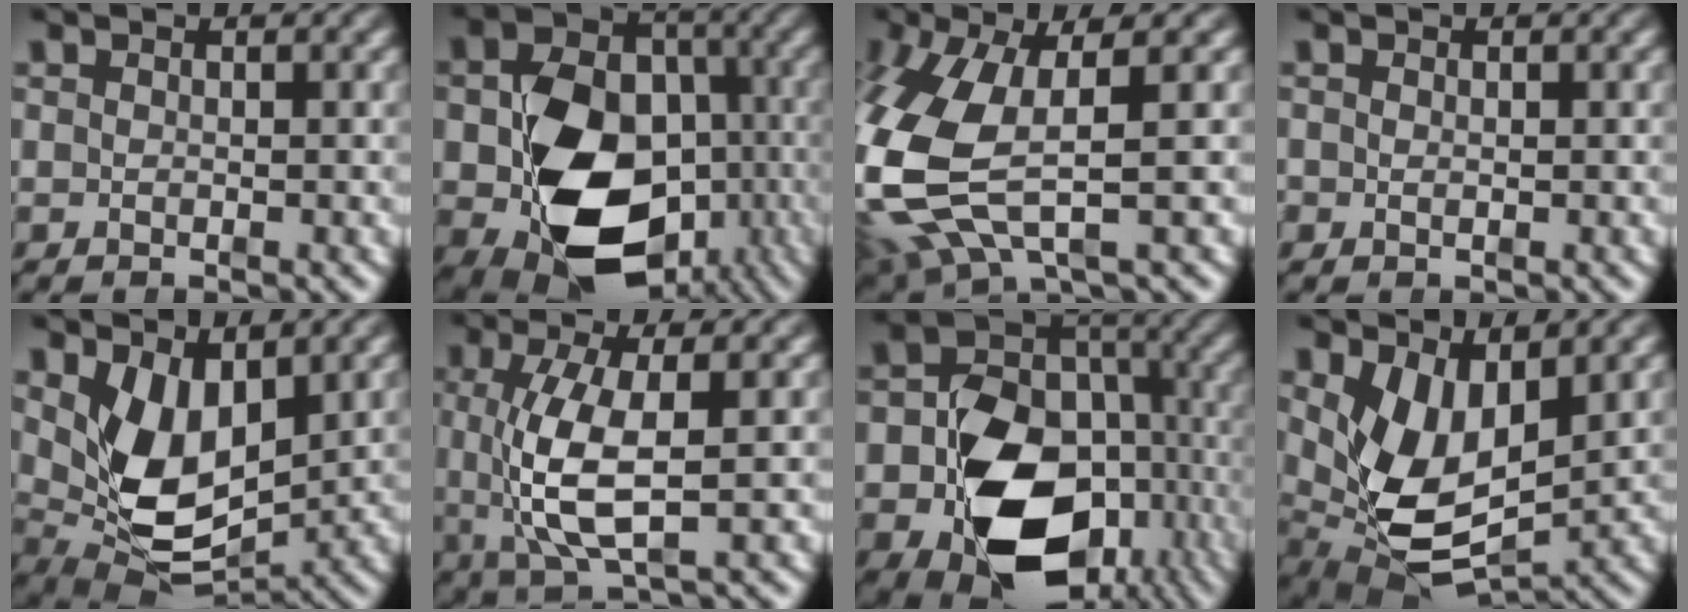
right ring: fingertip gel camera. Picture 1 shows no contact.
{"total": 14.3, "force": [-4.6, 10.0, 9.2], "torque": [-0.189, -0.064, -0.047]}
{"total": 9.9, "force": [-1.0, 6.3, 7.5], "torque": [-0.207, -0.035, 0.005]}
{"total": 1.1, "force": [0.2, 0.9, 0.5], "torque": [-0.014, -0.004, 0.005]}
{"total": 9.5, "force": [0.5, 6.4, 7.0], "torque": [-0.150, -0.041, 0.026]}
{"total": 6.5, "force": [0.0, 2.5, 6.0], "torque": [-0.128, -0.014, 0.012]}
{"total": 16.0, "force": [-5.1, 11.2, 10.2], "torque": [-0.196, -0.068, -0.055]}
{"total": 9.7, "force": [0.0, 6.5, 7.2], "torque": [-0.159, -0.043, 0.020]}